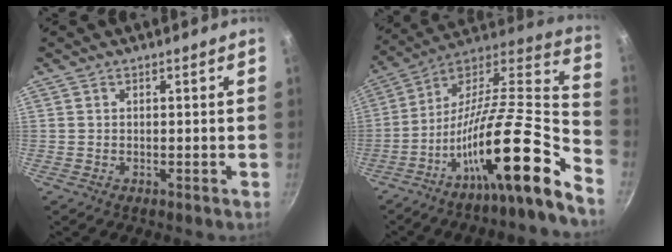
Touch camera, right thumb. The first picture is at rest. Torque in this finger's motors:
{"motor_torque": [3.49, 1.52, 1.78, -0.98, 0.67]}